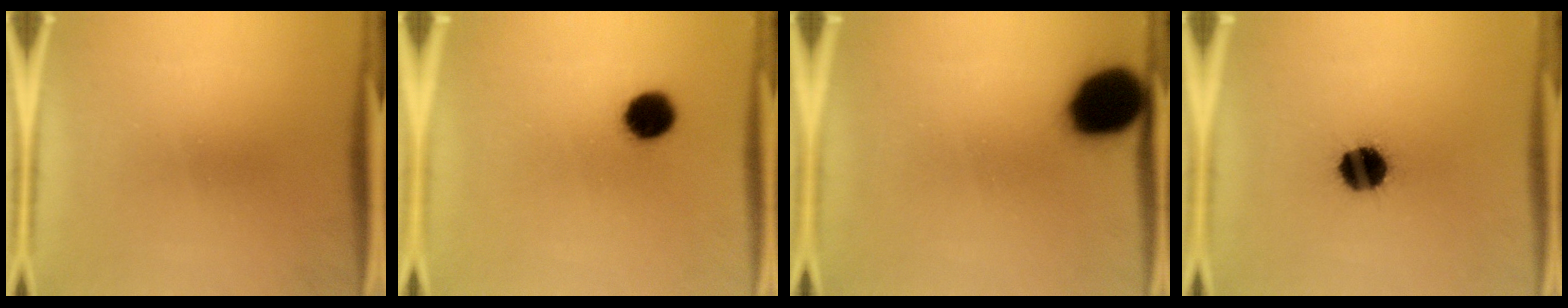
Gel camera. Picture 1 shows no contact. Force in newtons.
{"total": 7.9}
{"total": 14.7}
{"total": 11.0}